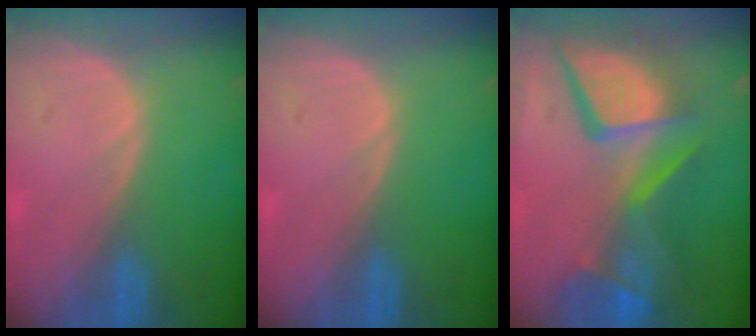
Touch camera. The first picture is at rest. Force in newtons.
{"total": 0.0}
{"total": 13.1, "press": 10.8, "slide": 7.5}